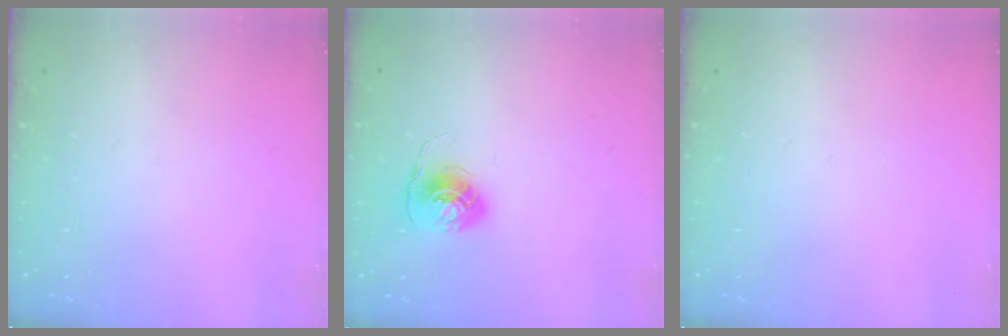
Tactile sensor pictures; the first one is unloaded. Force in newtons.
{"total": 6.0, "press": 6.0, "slide": 0.5}
{"total": 0.0}